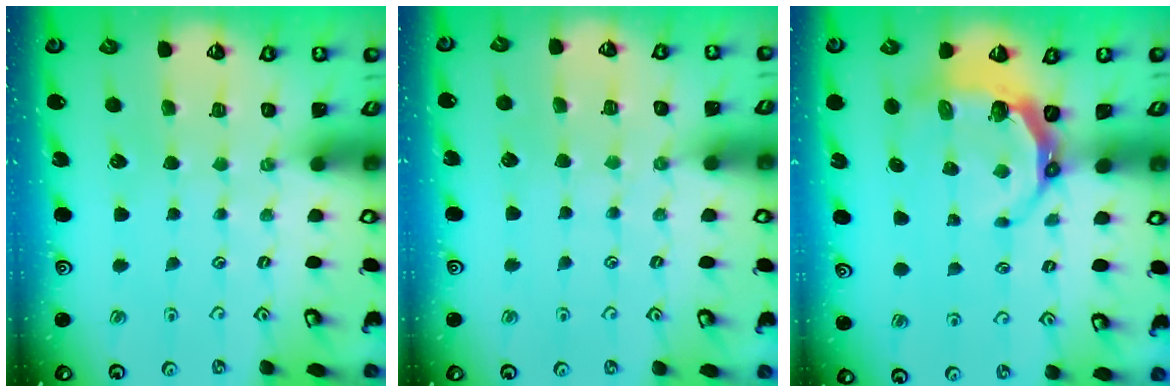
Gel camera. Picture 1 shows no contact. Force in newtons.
{"total": 2.9, "press": 2.9, "slide": 0.5}
{"total": 6.2, "press": 5.3, "slide": 3.2}